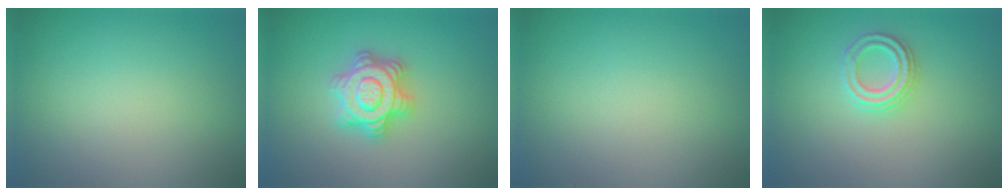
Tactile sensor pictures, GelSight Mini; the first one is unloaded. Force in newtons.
{"total": 4.7, "press": 4.7, "slide": 0.6}
{"total": 0.0}
{"total": 2.3, "press": 2.2, "slide": 0.8}